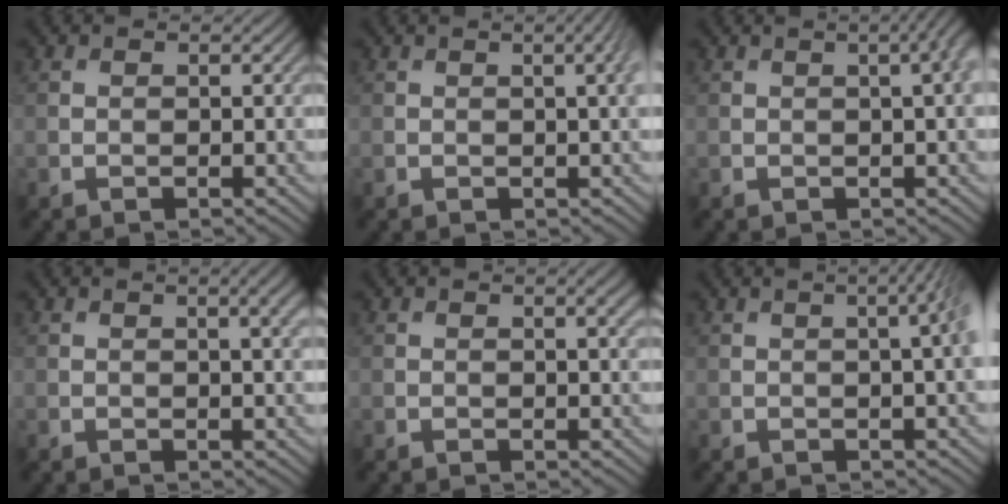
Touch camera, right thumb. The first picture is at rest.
{"total": 2.9, "force": [0.7, 0.5, 2.8], "torque": [-0.033, 0.011, 0.008]}
{"total": 3.8, "force": [0.9, 1.0, 3.6], "torque": [-0.044, 0.017, 0.004]}
{"total": 2.8, "force": [1.0, 0.5, 2.5], "torque": [-0.032, 0.005, 0.015]}
{"total": 1.8, "force": [0.8, 0.2, 1.6], "torque": [-0.019, 0.003, 0.012]}
{"total": 4.8, "force": [0.6, 1.2, 4.6], "torque": [-0.049, 0.020, 0.003]}